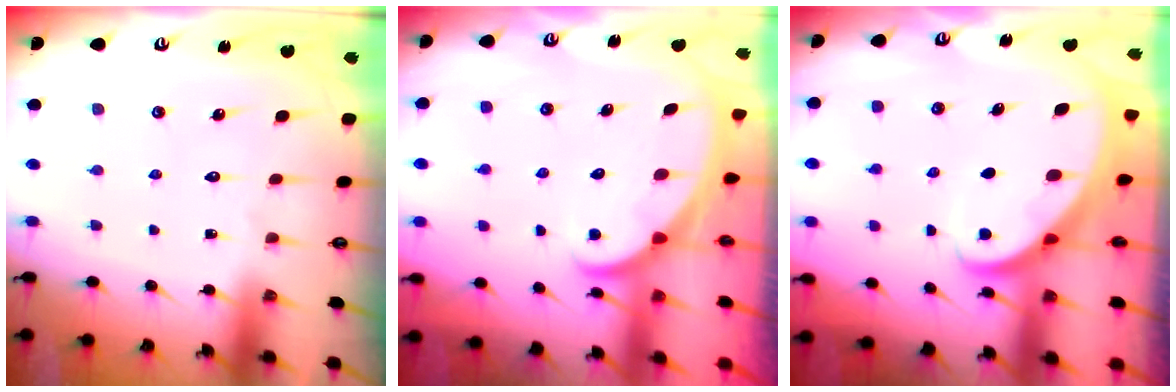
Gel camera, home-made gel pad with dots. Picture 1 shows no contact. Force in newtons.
{"total": 2.5, "press": 2.5, "slide": 0.2}
{"total": 2.8, "press": 2.8, "slide": 0.4}